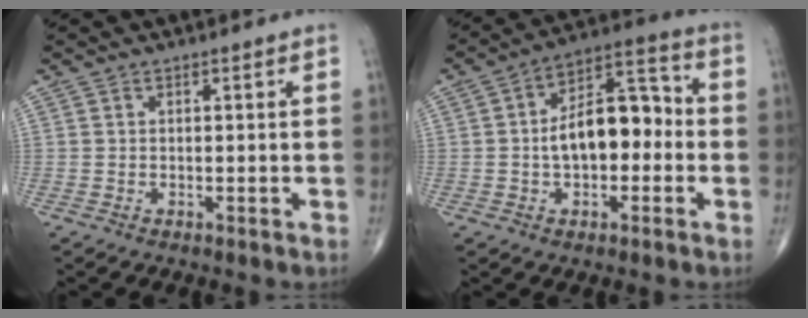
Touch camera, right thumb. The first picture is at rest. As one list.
[{"total": 13.7, "force": [-0.9, 7.7, 11.3], "torque": [-0.158, 0.042, -0.024]}]